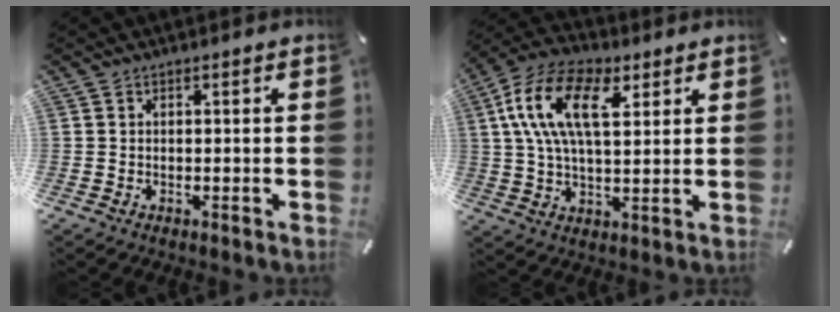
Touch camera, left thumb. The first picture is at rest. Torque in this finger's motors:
{"motor_torque": [0.46, 0.62, 1.86, -0.91, 0.44]}